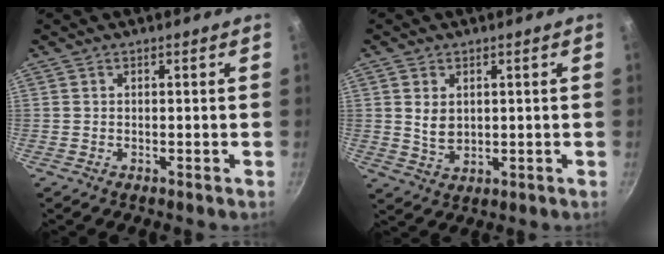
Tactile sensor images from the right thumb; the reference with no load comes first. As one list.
[{"total": 4.7, "force": [1.0, 3.3, 3.2], "torque": [-0.053, -0.012, 0.025]}]